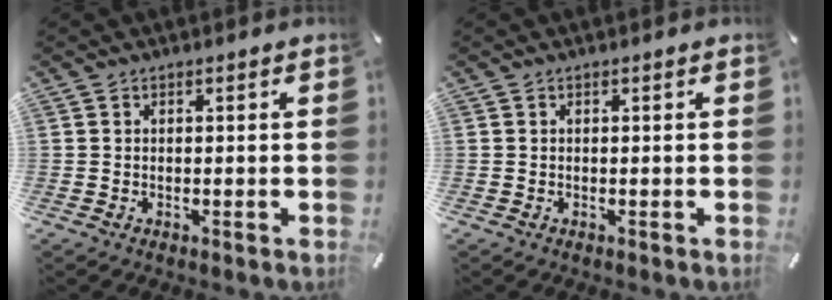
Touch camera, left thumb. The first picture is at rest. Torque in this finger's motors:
{"motor_torque": [0.00, 0.00, -0.01, 0.01, 0.00]}